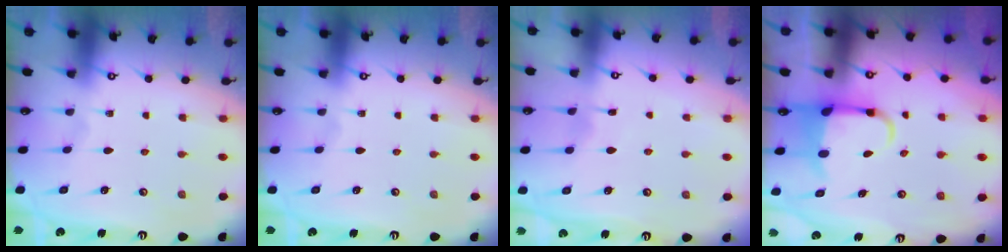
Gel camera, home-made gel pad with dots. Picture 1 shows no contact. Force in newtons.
{"total": 0.0}
{"total": 5.1, "press": 5.1, "slide": 0.5}
{"total": 4.8, "press": 4.7, "slide": 1.2}